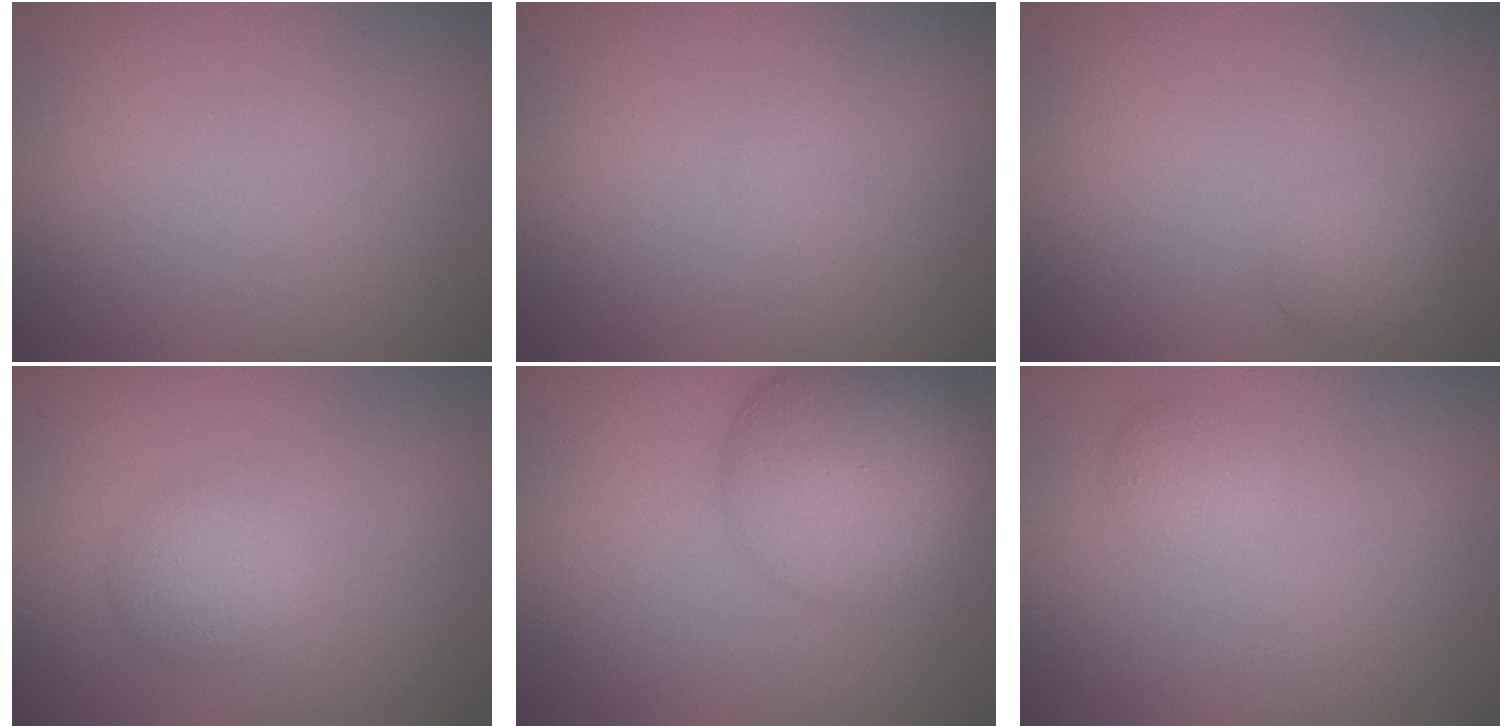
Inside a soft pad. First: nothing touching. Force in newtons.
{"total": 0.0}
{"total": 1.9, "press": 1.9, "slide": 0.1}
{"total": 2.5, "press": 2.4, "slide": 0.2}
{"total": 8.7, "press": 8.7, "slide": 0.4}
{"total": 1.5, "press": 1.5, "slide": 0.1}